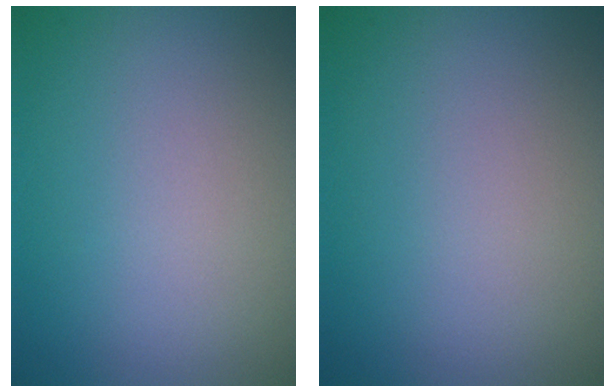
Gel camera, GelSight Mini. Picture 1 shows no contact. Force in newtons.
{"total": 0.0}